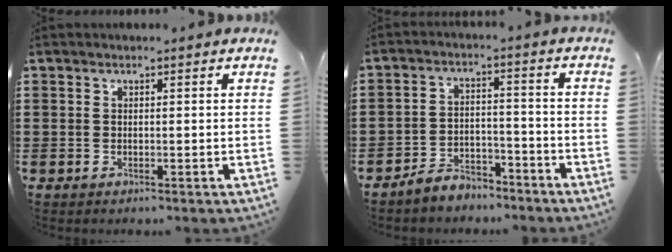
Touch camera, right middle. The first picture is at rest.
{"total": 4.7, "force": [-4.5, 1.1, 0.4], "torque": [-0.010, 0.012, -0.094]}